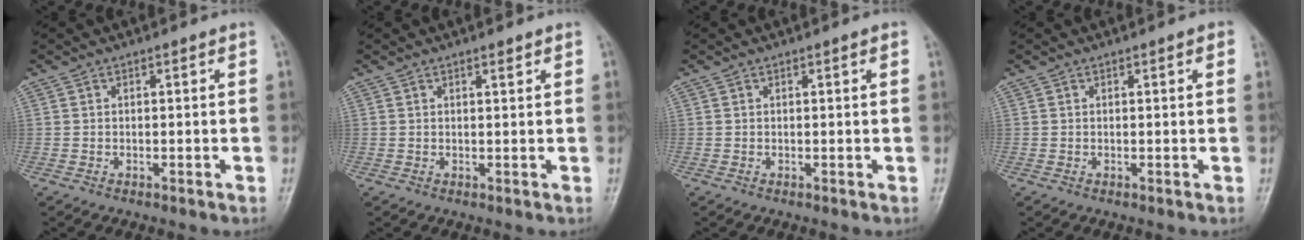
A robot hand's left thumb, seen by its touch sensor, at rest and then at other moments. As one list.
[{"total": 1.1, "force": [0.8, 0.2, 0.8], "torque": [-0.011, -0.005, 0.013]}, {"total": 0.8, "force": [0.3, 0.0, 0.8], "torque": [-0.014, 0.001, 0.004]}, {"total": 1.2, "force": [0.5, 0.2, 1.1], "torque": [-0.019, 0.002, 0.005]}]